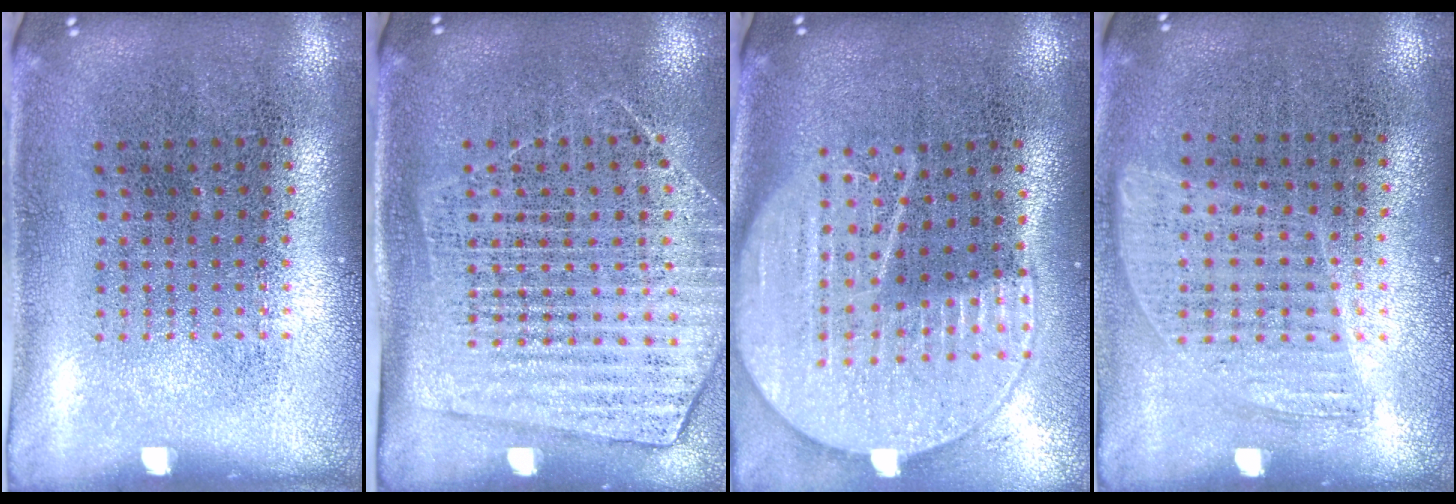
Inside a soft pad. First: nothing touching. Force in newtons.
{"total": 1.7, "press": 1.5, "slide": 0.8}
{"total": 2.0, "press": 1.8, "slide": 0.9}
{"total": 0.8, "press": 0.7, "slide": 0.4}